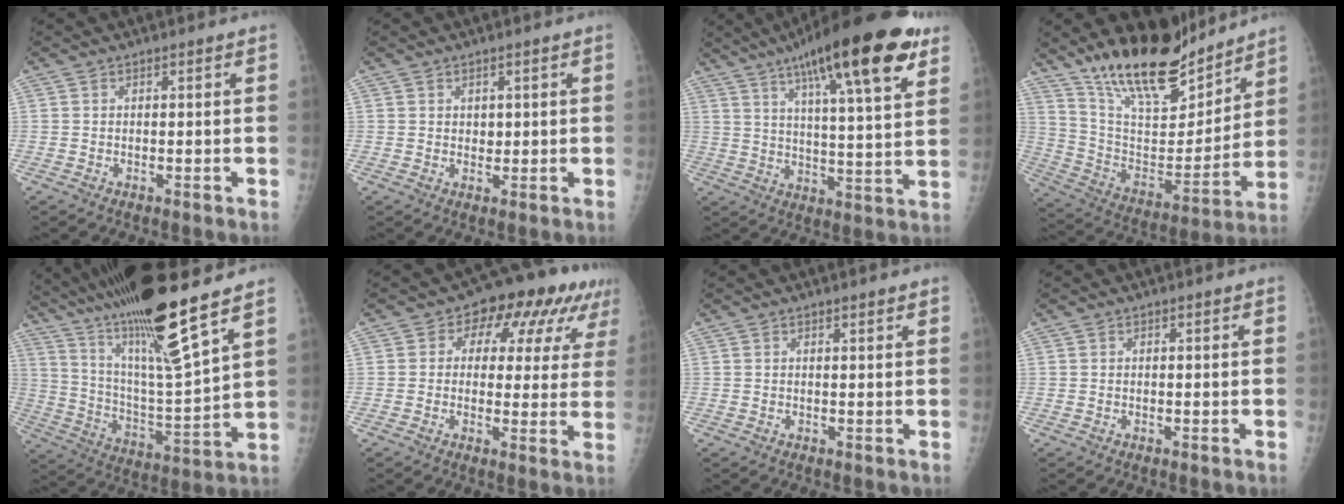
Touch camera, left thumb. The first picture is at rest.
{"total": 1.6, "force": [0.7, 1.2, 0.7], "torque": [0.001, -0.005, 0.012]}
{"total": 23.3, "force": [13.1, 5.0, 18.6], "torque": [-0.278, -0.026, 0.197]}
{"total": 21.9, "force": [17.5, 7.4, 10.8], "torque": [-0.143, -0.102, 0.307]}
{"total": 22.5, "force": [15.9, 1.5, 15.9], "torque": [-0.275, -0.064, 0.292]}
{"total": 13.6, "force": [6.3, 8.3, 8.7], "torque": [-0.058, 0.004, 0.070]}
{"total": 1.1, "force": [0.9, 0.1, 0.7], "torque": [-0.006, -0.001, 0.014]}
{"total": 0.0}